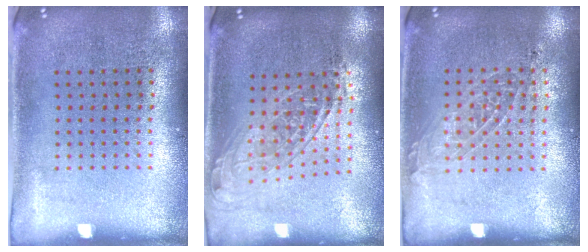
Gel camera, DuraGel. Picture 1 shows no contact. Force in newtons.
{"total": 1.5, "press": 1.3, "slide": 0.9}
{"total": 1.1, "press": 1.0, "slide": 0.3}